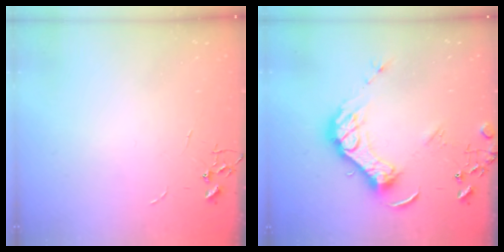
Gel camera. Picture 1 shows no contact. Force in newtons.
{"total": 15.5, "press": 15.4, "slide": 2.0}